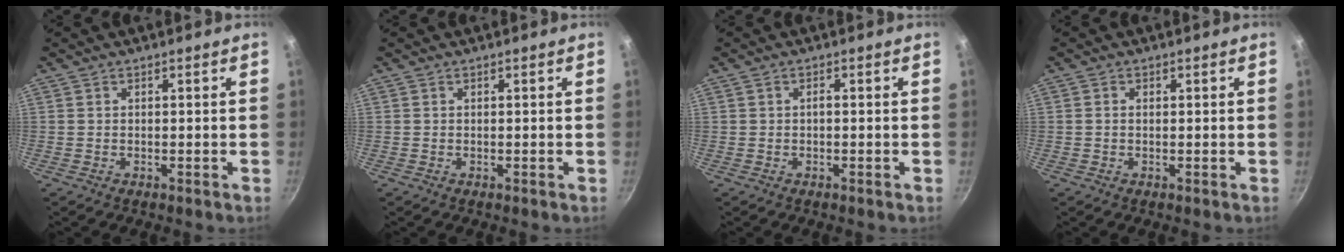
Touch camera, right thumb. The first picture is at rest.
{"total": 0.0}
{"total": 0.7, "force": [-0.2, 0.3, 0.6], "torque": [-0.014, 0.006, -0.004]}
{"total": 0.7, "force": [0.1, 0.5, 0.5], "torque": [-0.008, 0.004, 0.001]}